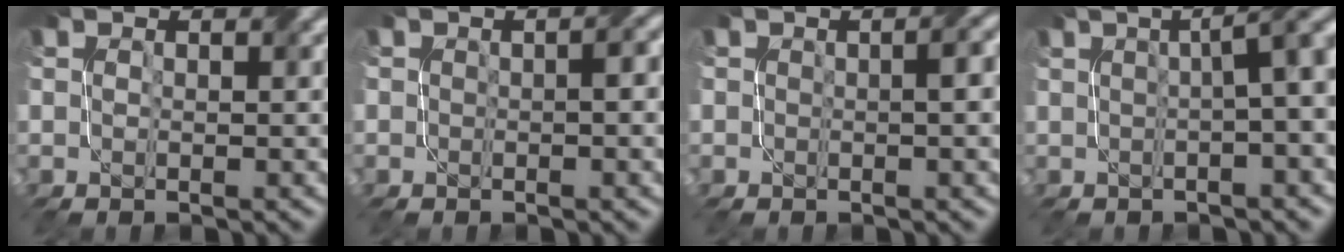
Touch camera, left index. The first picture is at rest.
{"total": 1.4, "force": [-0.5, 0.4, 1.2], "torque": [-0.014, 0.006, -0.005]}
{"total": 1.5, "force": [-0.2, 0.2, 1.5], "torque": [-0.017, 0.008, -0.001]}
{"total": 6.6, "force": [0.9, 2.3, 6.1], "torque": [-0.024, 0.035, 0.003]}